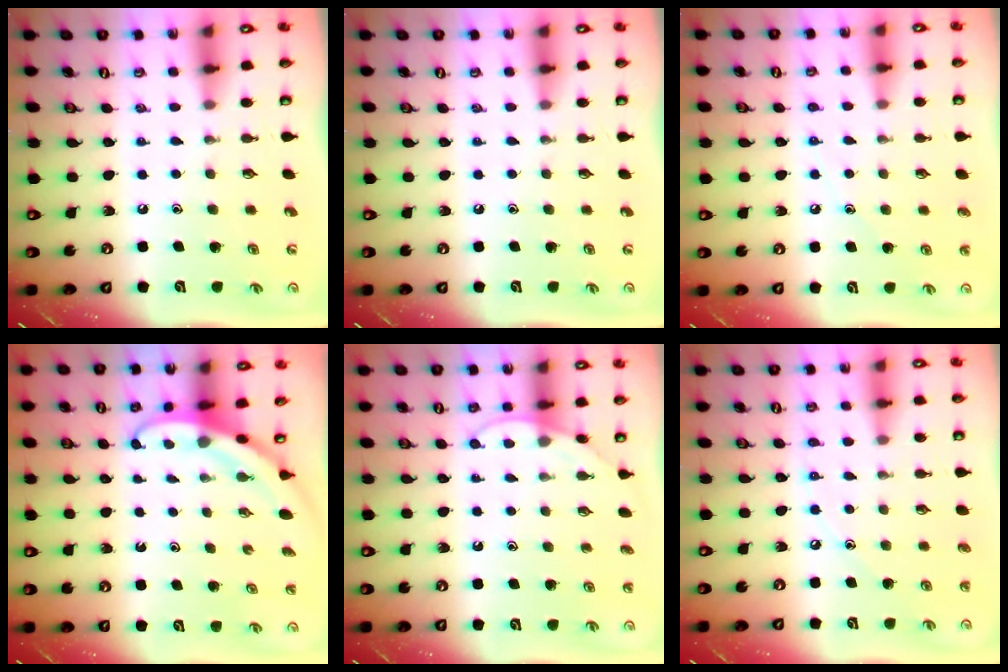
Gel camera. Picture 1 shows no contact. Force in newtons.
{"total": 0.0}
{"total": 6.5, "press": 6.4, "slide": 0.8}
{"total": 3.8, "press": 3.8, "slide": 0.2}
{"total": 5.5, "press": 5.5, "slide": 0.6}
{"total": 5.4, "press": 5.4, "slide": 0.6}